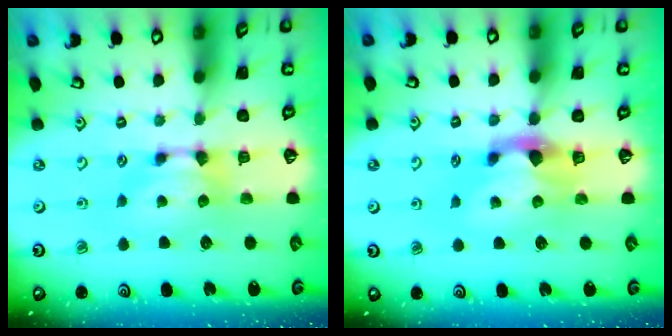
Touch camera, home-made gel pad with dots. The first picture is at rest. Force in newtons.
{"total": 2.2, "press": 1.8, "slide": 1.3}